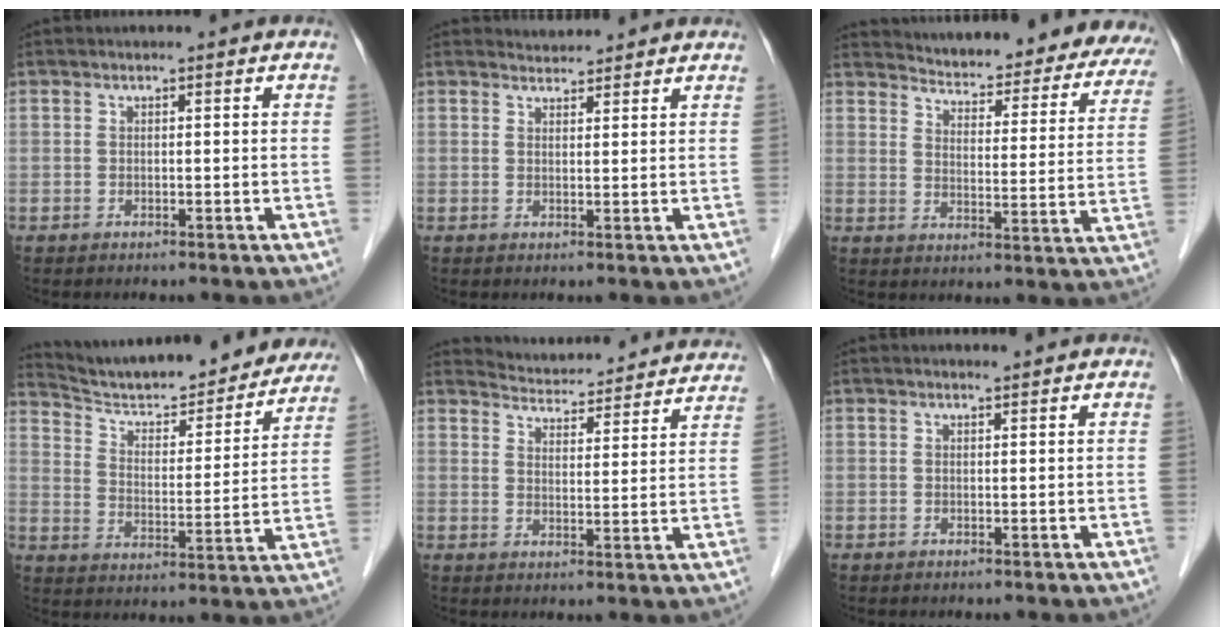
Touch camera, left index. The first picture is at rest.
{"total": 2.9, "force": [2.8, 0.6, -0.1], "torque": [-0.007, 0.016, 0.040]}
{"total": 27.0, "force": [25.4, 5.7, 7.1], "torque": [-0.091, -0.083, 0.288]}
{"total": 23.3, "force": [21.6, 4.1, 7.8], "torque": [-0.115, -0.024, 0.297]}
{"total": 18.5, "force": [18.0, 3.0, 3.2], "torque": [-0.036, -0.022, 0.216]}
{"total": 0.9, "force": [0.8, -0.1, 0.3], "torque": [-0.009, 0.001, 0.015]}